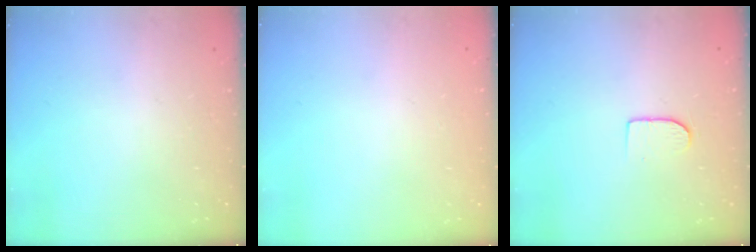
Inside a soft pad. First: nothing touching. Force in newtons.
{"total": 0.0}
{"total": 6.0, "press": 5.9, "slide": 0.6}